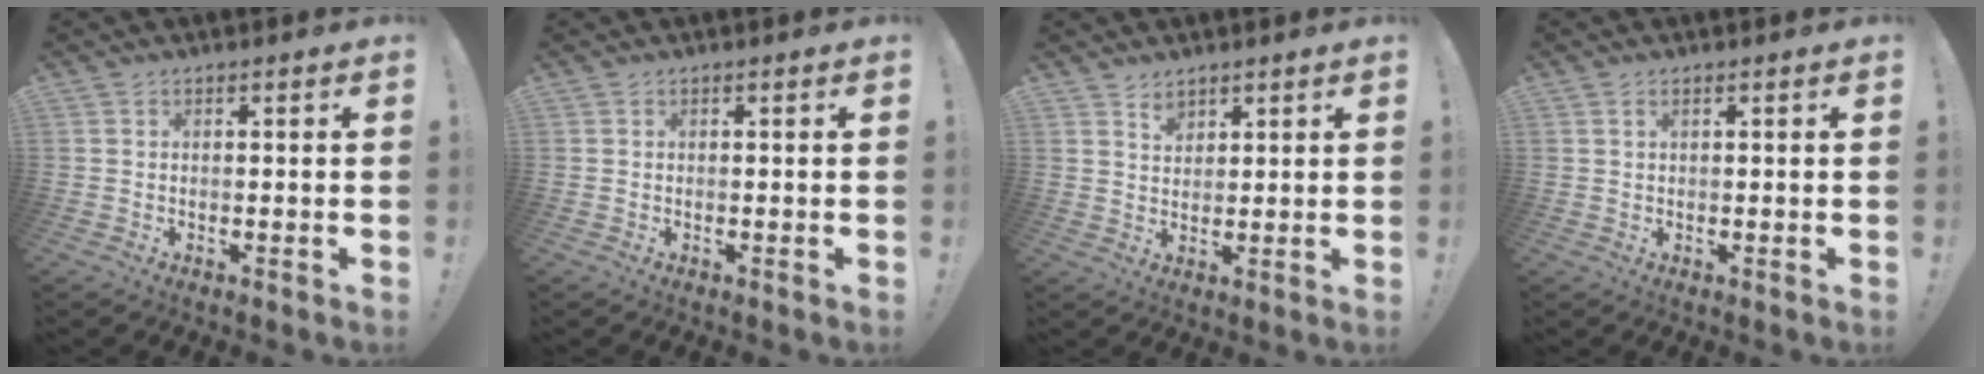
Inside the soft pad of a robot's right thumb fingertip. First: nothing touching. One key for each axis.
{"total": 0.0}
{"total": 3.6, "fx": 2.8, "fy": 2.0, "fz": 0.8, "tx": -0.008, "ty": -0.018, "tz": 0.052}
{"total": 1.2, "fx": 0.7, "fy": 0.5, "fz": 0.8, "tx": -0.008, "ty": -0.002, "tz": 0.012}